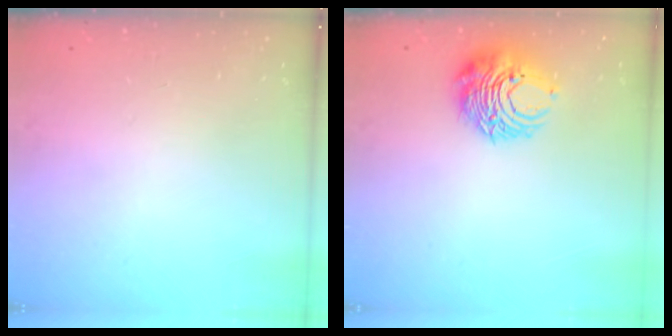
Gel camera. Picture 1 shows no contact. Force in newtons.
{"total": 9.2, "press": 9.2, "slide": 0.8}